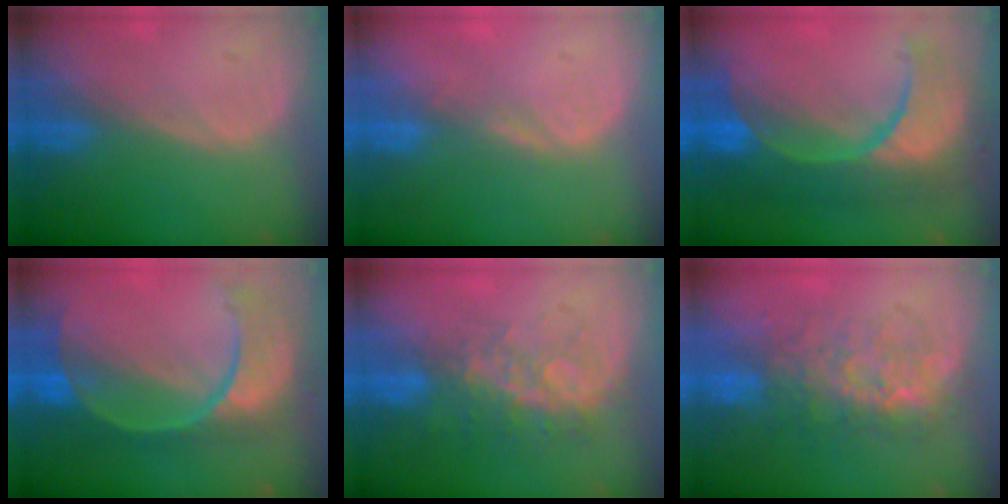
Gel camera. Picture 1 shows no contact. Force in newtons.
{"total": 1.9, "press": 1.5, "slide": 1.1}
{"total": 12.5, "press": 12.4, "slide": 1.3}
{"total": 11.1, "press": 9.4, "slide": 6.0}
{"total": 8.4, "press": 7.0, "slide": 4.7}
{"total": 7.8, "press": 7.7, "slide": 1.6}